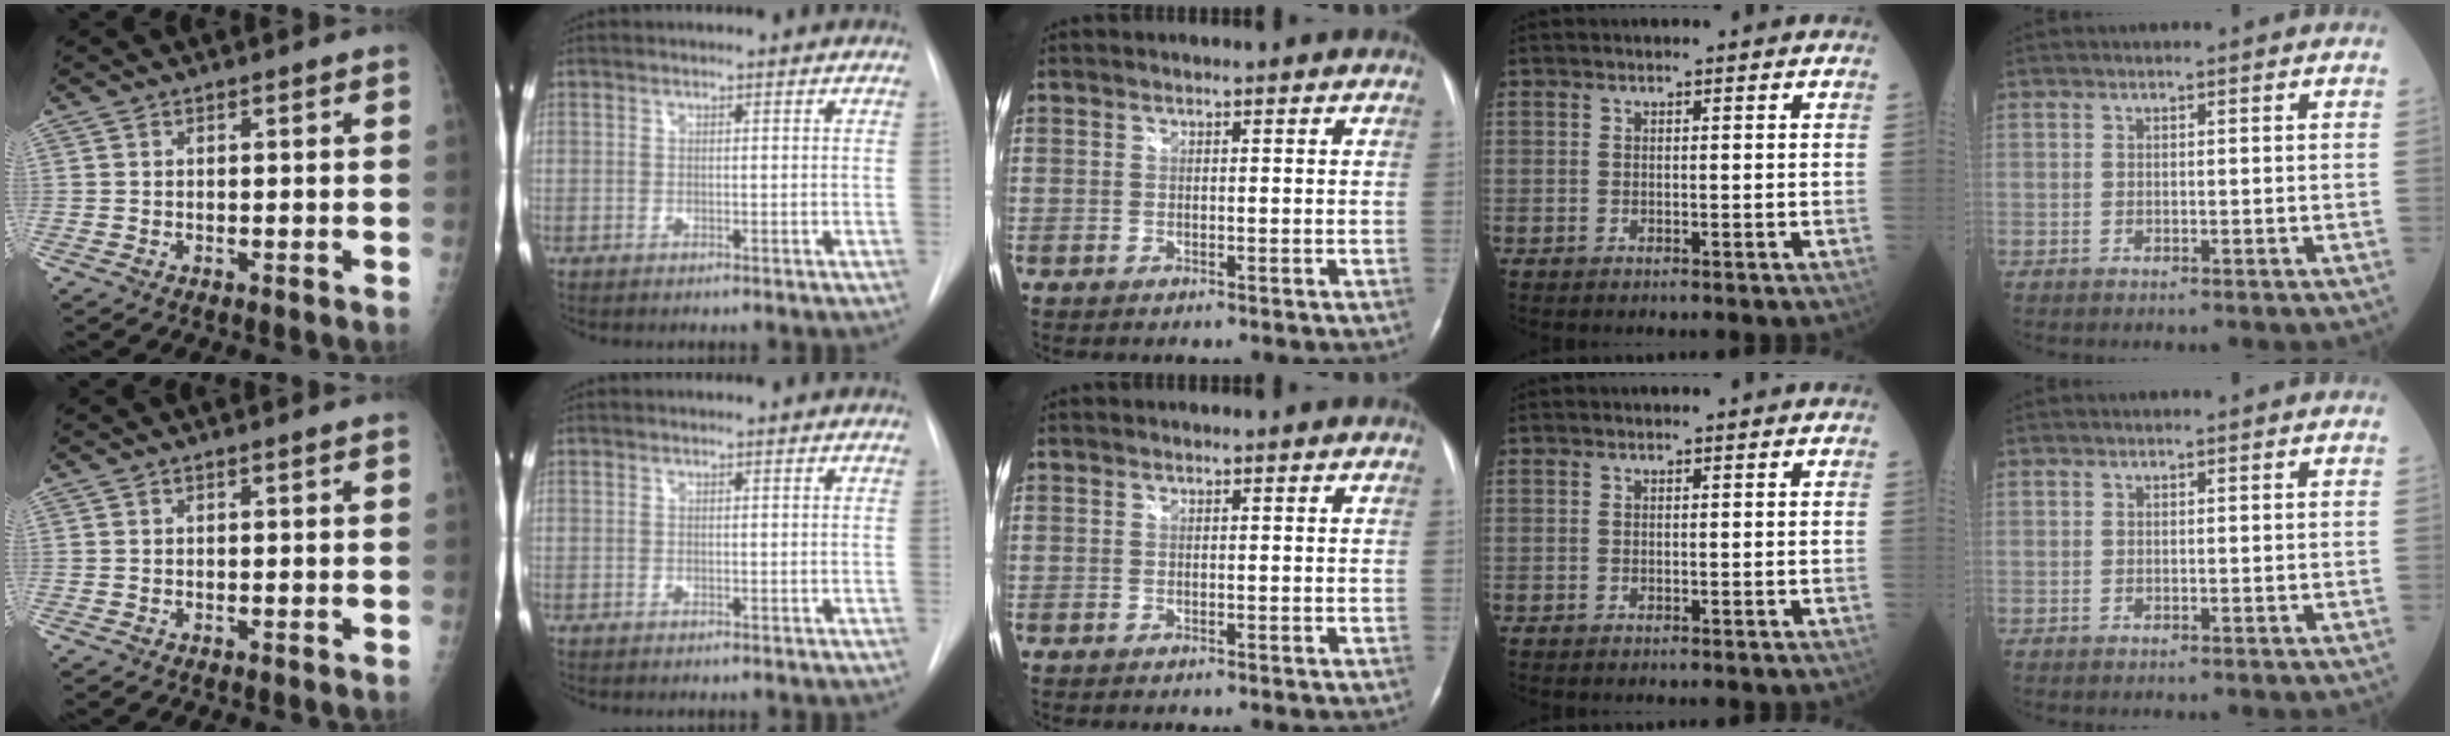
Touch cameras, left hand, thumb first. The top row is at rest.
{}